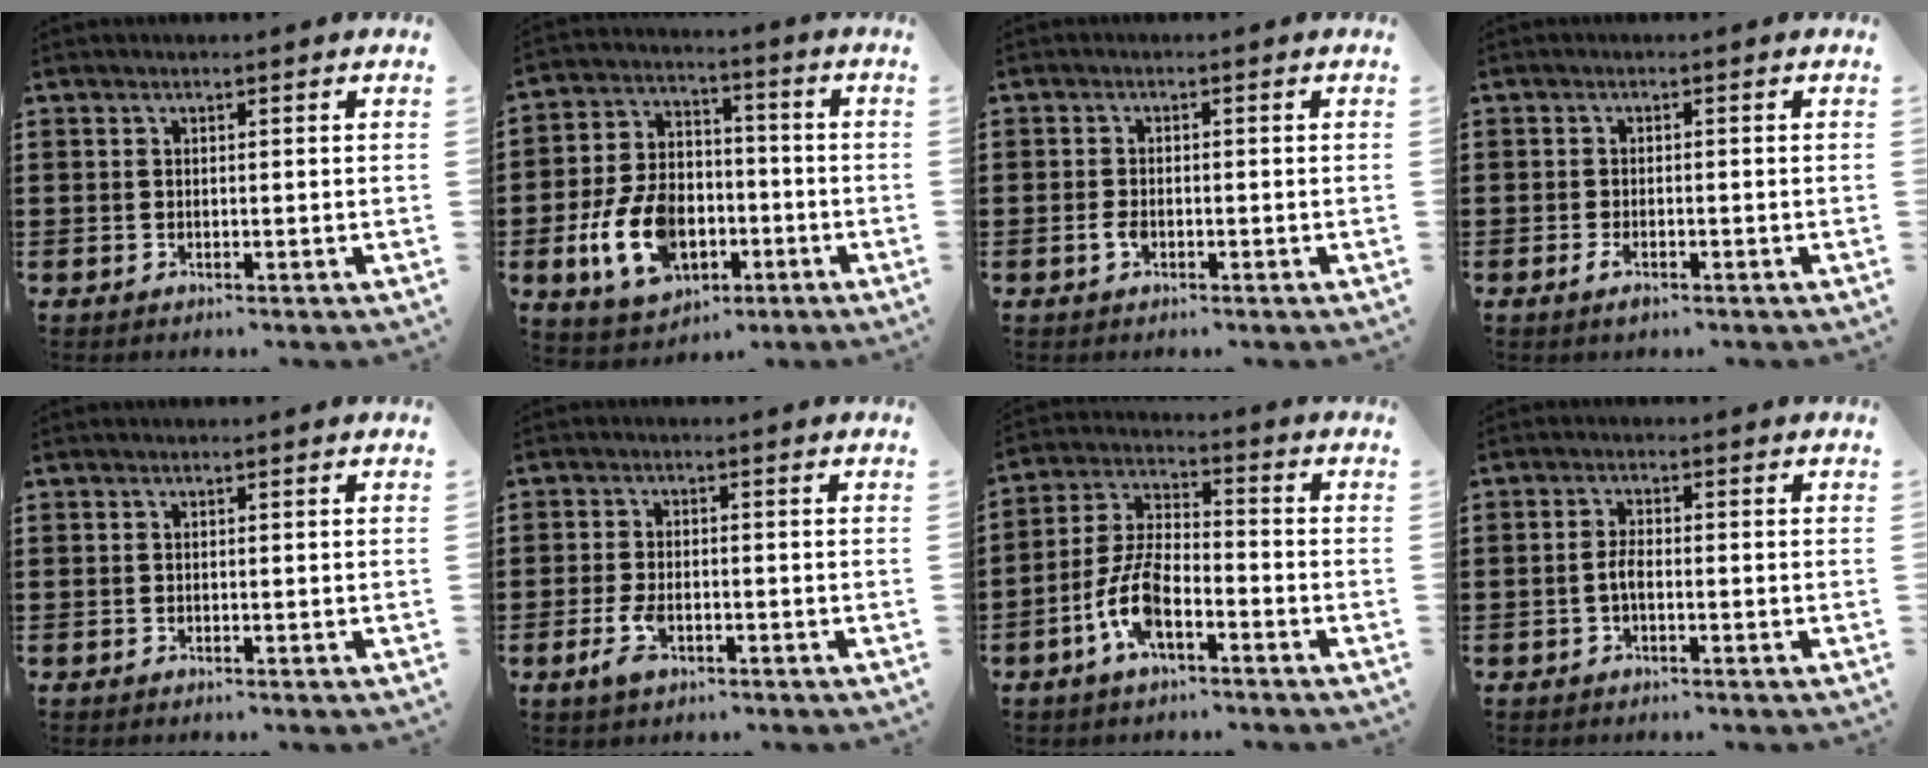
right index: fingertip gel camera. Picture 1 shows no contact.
{"total": 12.1, "force": [-3.5, 8.4, 8.0], "torque": [-0.185, 0.006, -0.061]}
{"total": 1.7, "force": [-0.7, 0.9, 1.3], "torque": [-0.035, -0.007, -0.013]}
{"total": 1.4, "force": [-0.8, 0.4, 1.1], "torque": [-0.030, -0.008, -0.017]}
{"total": 0.0}
{"total": 3.9, "force": [-1.6, 1.8, 3.1], "torque": [-0.083, -0.012, -0.035]}
{"total": 8.4, "force": [-3.8, 3.3, 6.7], "torque": [-0.161, -0.005, -0.076]}
{"total": 2.4, "force": [-0.8, 0.8, 2.1], "torque": [-0.054, -0.003, -0.020]}